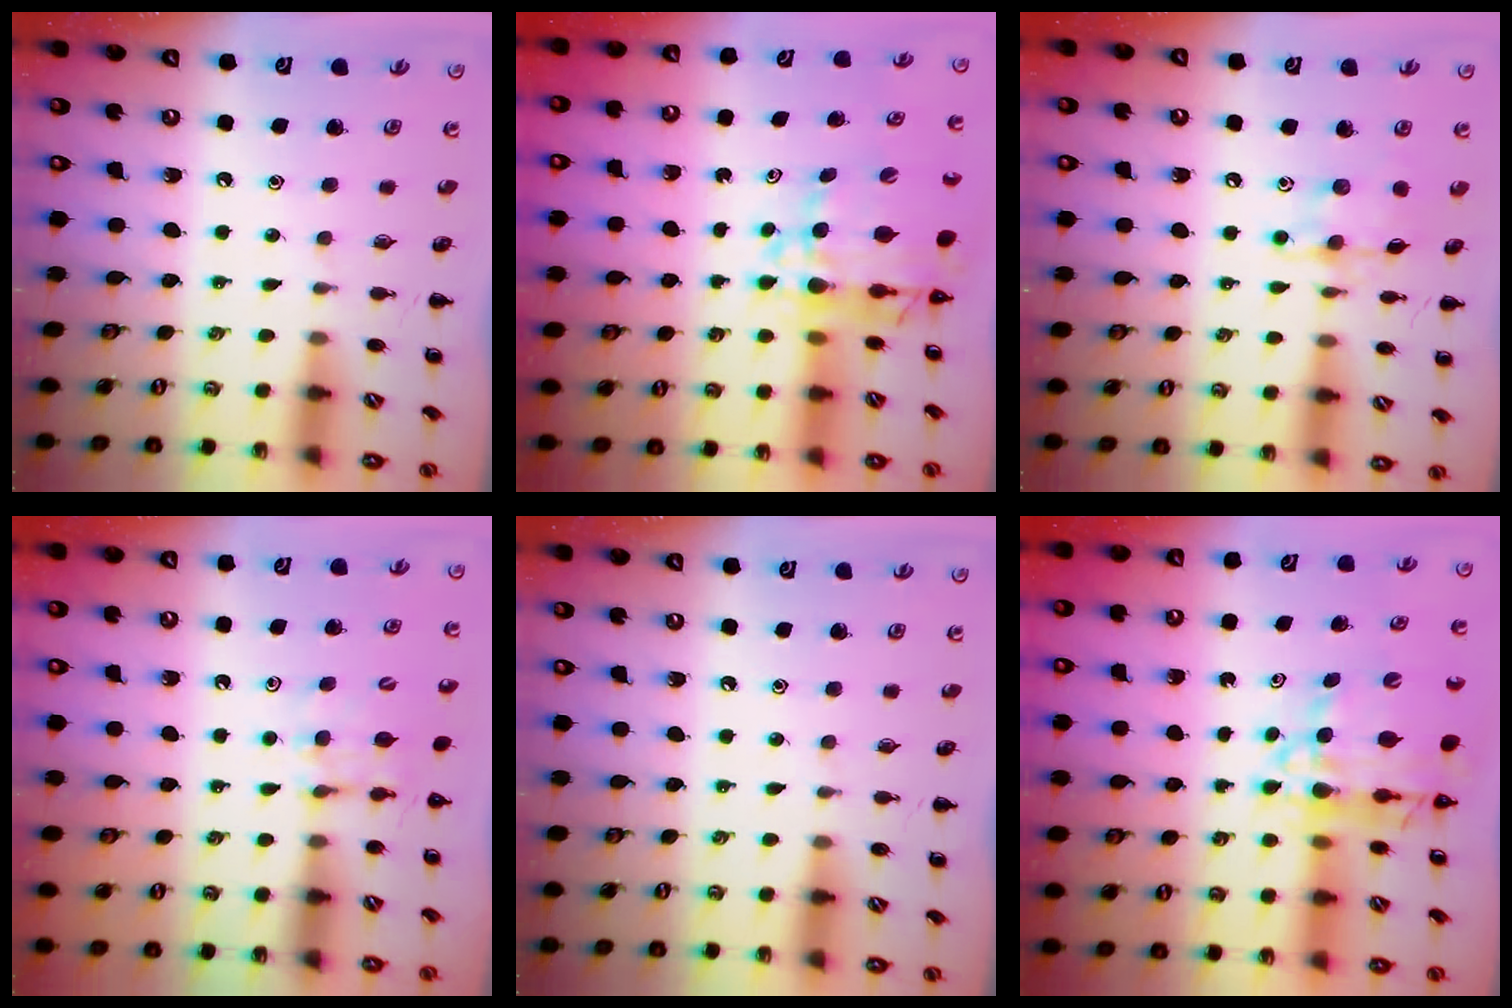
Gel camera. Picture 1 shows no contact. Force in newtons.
{"total": 8.8, "press": 7.9, "slide": 3.9}
{"total": 10.4, "press": 10.4, "slide": 0.5}
{"total": 6.6, "press": 6.4, "slide": 1.6}
{"total": 0.0}
{"total": 10.4, "press": 9.7, "slide": 3.5}